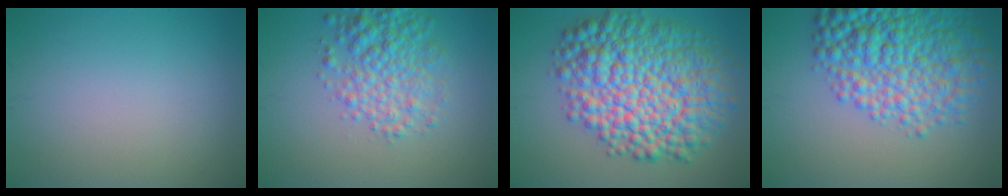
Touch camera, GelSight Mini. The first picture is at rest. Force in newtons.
{"total": 5.0, "press": 5.0, "slide": 0.1}
{"total": 12.5, "press": 12.5, "slide": 0.2}
{"total": 9.2, "press": 9.2, "slide": 0.3}